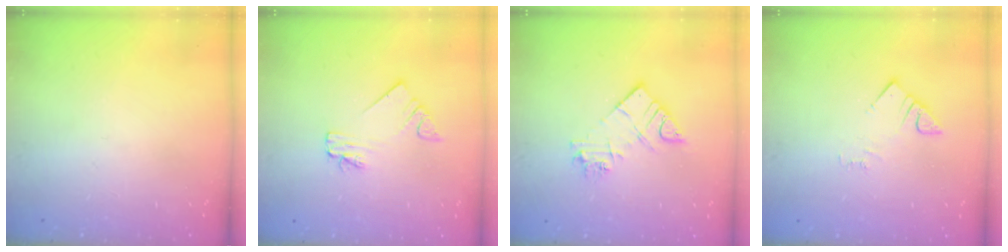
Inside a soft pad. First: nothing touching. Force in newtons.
{"total": 2.0, "press": 2.0, "slide": 0.1}
{"total": 10.0, "press": 9.9, "slide": 0.9}
{"total": 2.8, "press": 2.8, "slide": 0.2}